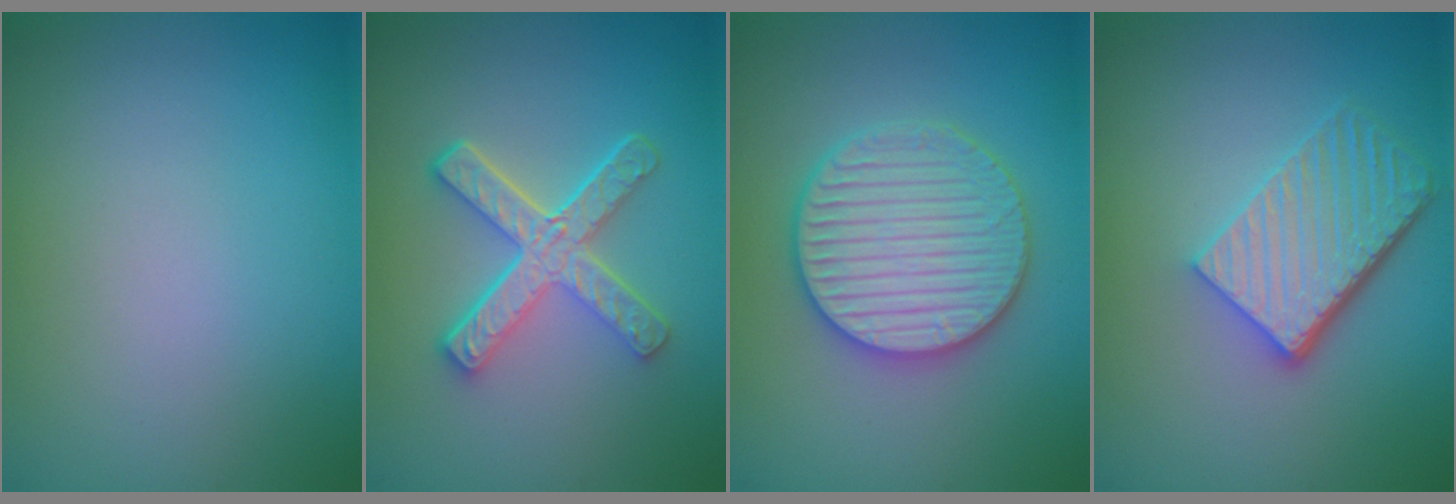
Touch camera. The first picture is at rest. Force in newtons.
{"total": 5.0, "press": 3.8, "slide": 3.3}
{"total": 5.9, "press": 5.8, "slide": 1.1}
{"total": 5.4, "press": 3.8, "slide": 3.8}